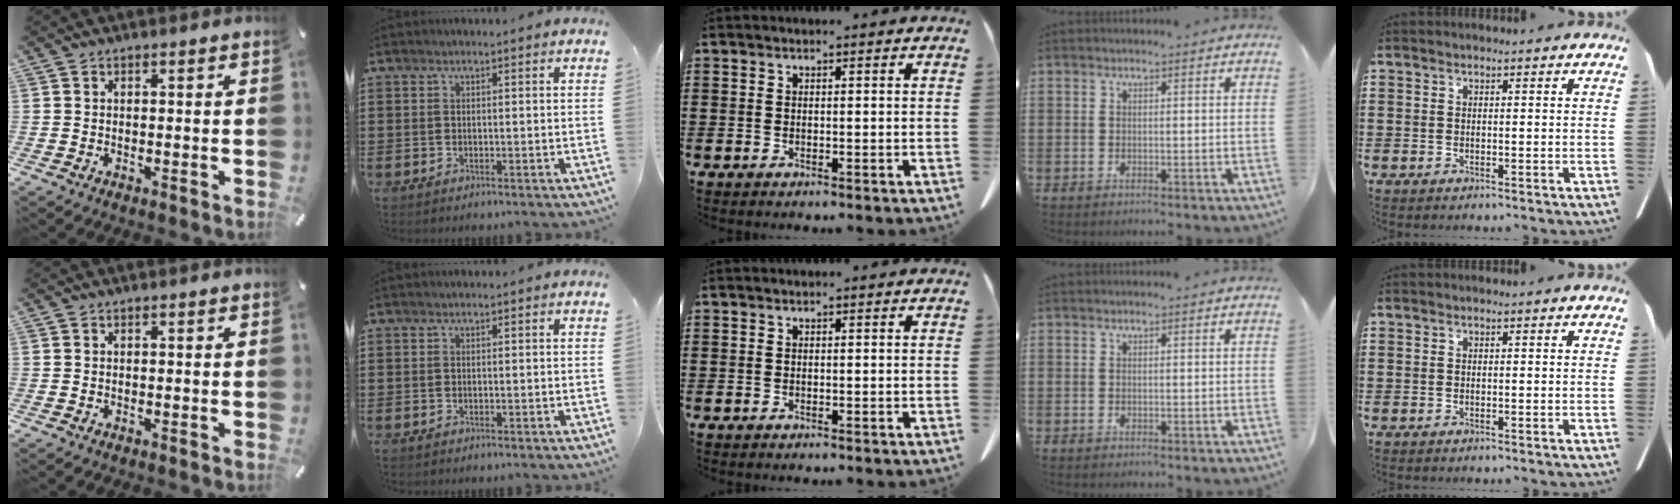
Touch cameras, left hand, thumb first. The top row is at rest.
{}